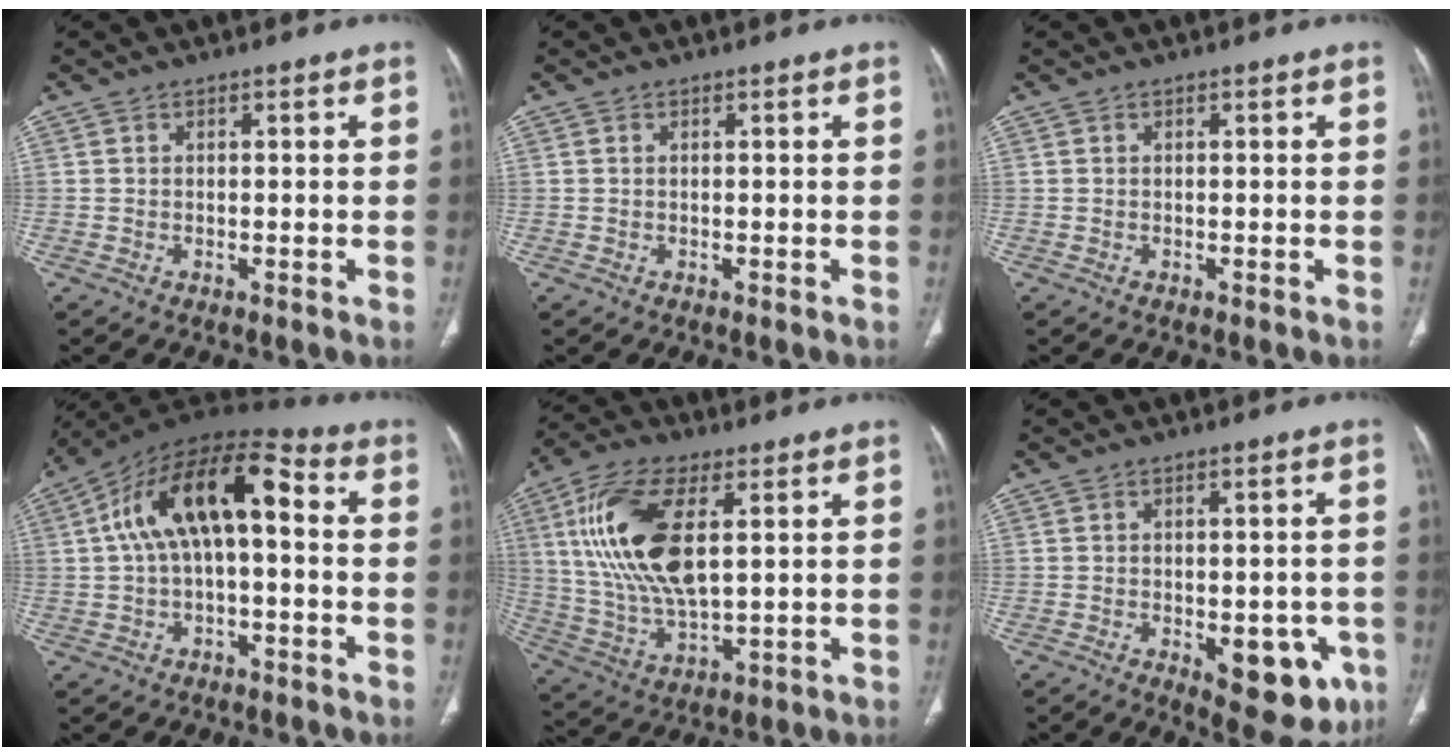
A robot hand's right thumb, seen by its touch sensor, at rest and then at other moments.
{"total": 0.0}
{"total": 0.0}
{"total": 16.1, "force": [1.7, 7.7, 14.0], "torque": [-0.239, 0.053, 0.021]}
{"total": 18.3, "force": [4.4, 8.1, 15.8], "torque": [-0.327, -0.011, 0.089]}
{"total": 11.9, "force": [-4.2, 5.9, 9.4], "torque": [-0.085, 0.003, -0.037]}